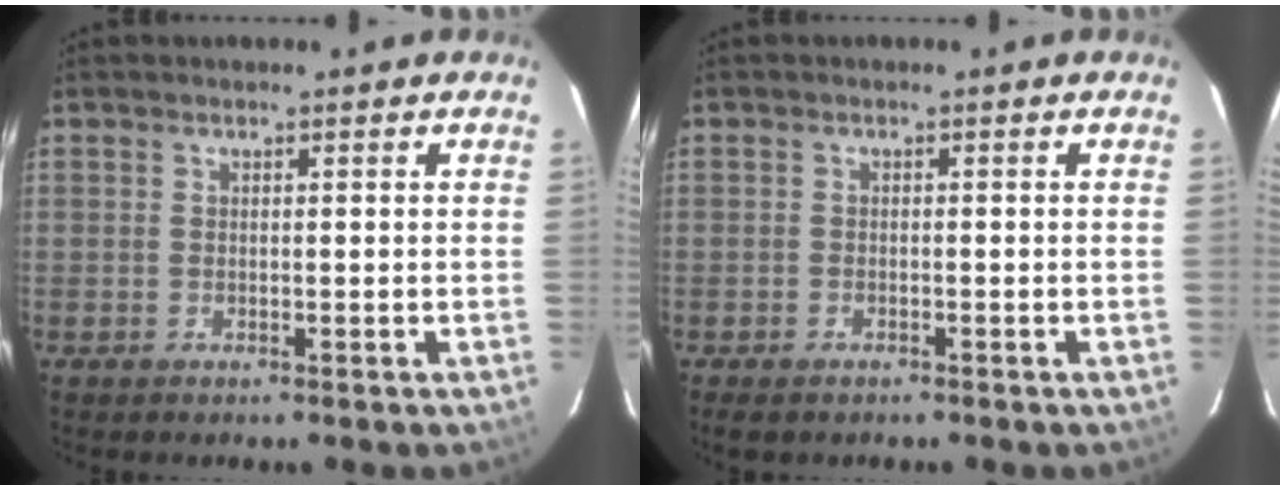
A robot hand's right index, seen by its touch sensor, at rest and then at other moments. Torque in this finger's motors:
{"motor_torque": [0.03, 0.08, 0.04, 0.00]}